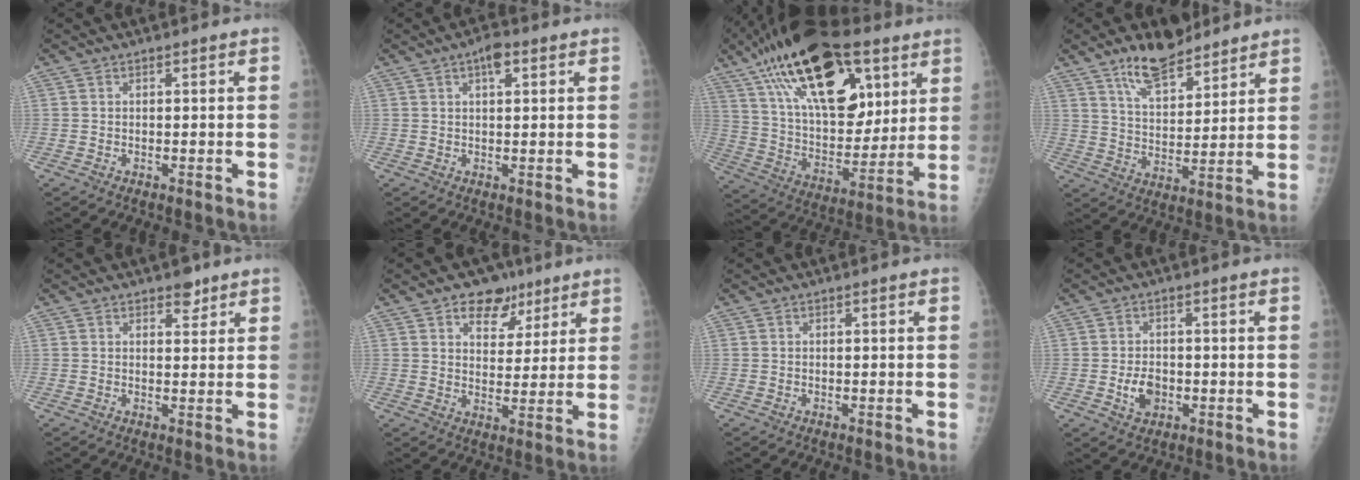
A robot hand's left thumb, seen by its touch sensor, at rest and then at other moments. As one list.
[{"total": 3.6, "force": [1.8, 1.5, 2.8], "torque": [-0.035, -0.002, 0.025]}, {"total": 29.2, "force": [14.7, 15.0, 20.3], "torque": [-0.322, -0.017, 0.246]}, {"total": 11.6, "force": [8.6, 4.7, 6.2], "torque": [-0.080, -0.054, 0.154]}, {"total": 2.8, "force": [2.0, 1.5, 1.3], "torque": [-0.001, -0.011, 0.028]}, {"total": 8.5, "force": [5.4, 5.7, 3.3], "torque": [-0.012, -0.022, 0.079]}, {"total": 0.0}, {"total": 4.4, "force": [-1.0, 3.2, 2.8], "torque": [-0.037, 0.001, -0.013]}]